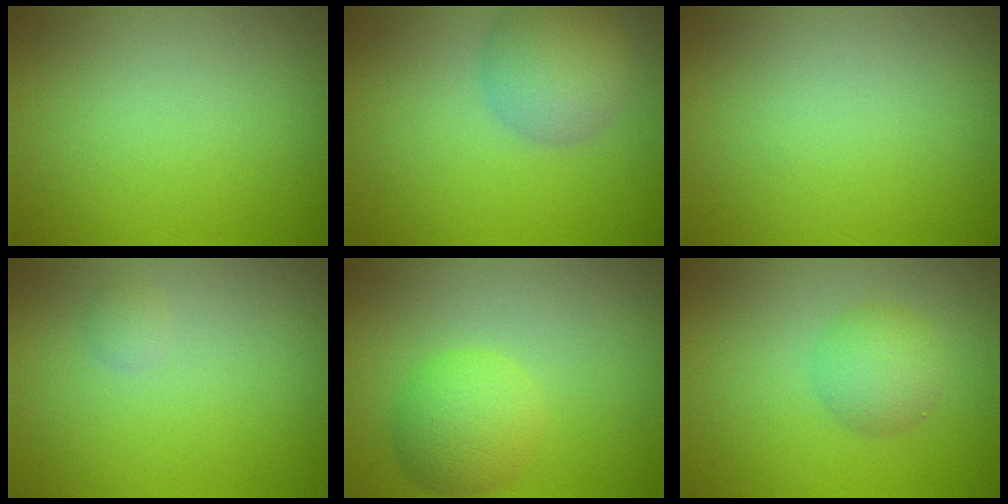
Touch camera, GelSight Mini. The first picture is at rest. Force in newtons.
{"total": 4.8, "press": 4.8, "slide": 0.1}
{"total": 0.0}
{"total": 0.7, "press": 0.7, "slide": 0.0}
{"total": 4.0, "press": 4.0, "slide": 0.1}
{"total": 2.9, "press": 2.9, "slide": 0.0}